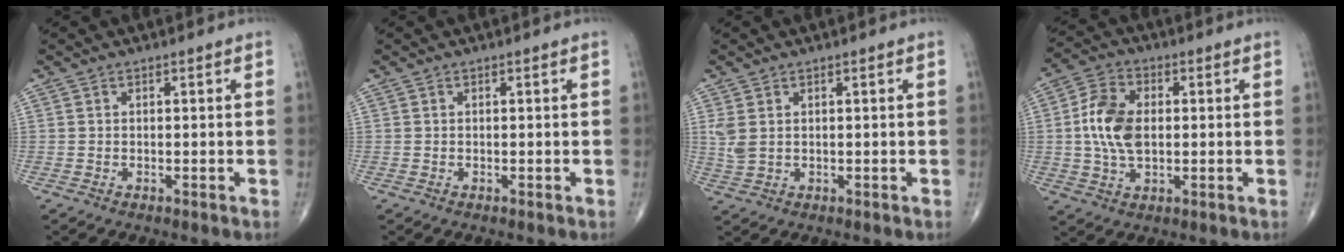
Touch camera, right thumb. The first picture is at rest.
{"total": 0.0}
{"total": 3.0, "force": [0.9, 1.8, 2.2], "torque": [-0.057, 0.004, 0.026]}
{"total": 9.9, "force": [0.5, 6.0, 7.9], "torque": [-0.153, 0.007, 0.008]}